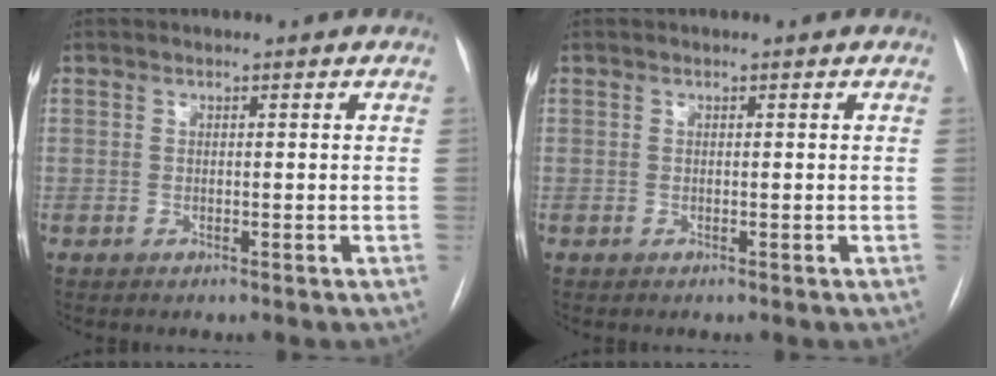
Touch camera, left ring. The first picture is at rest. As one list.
[{"total": 0.0}]